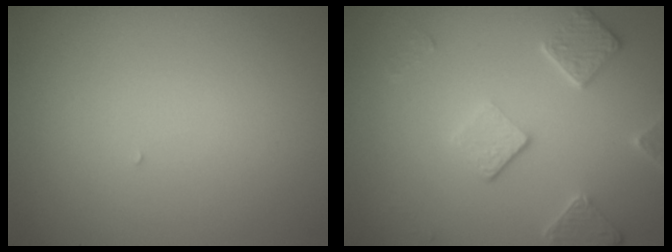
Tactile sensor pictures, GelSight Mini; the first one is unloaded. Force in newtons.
{"total": 3.6, "press": 3.0, "slide": 1.9}